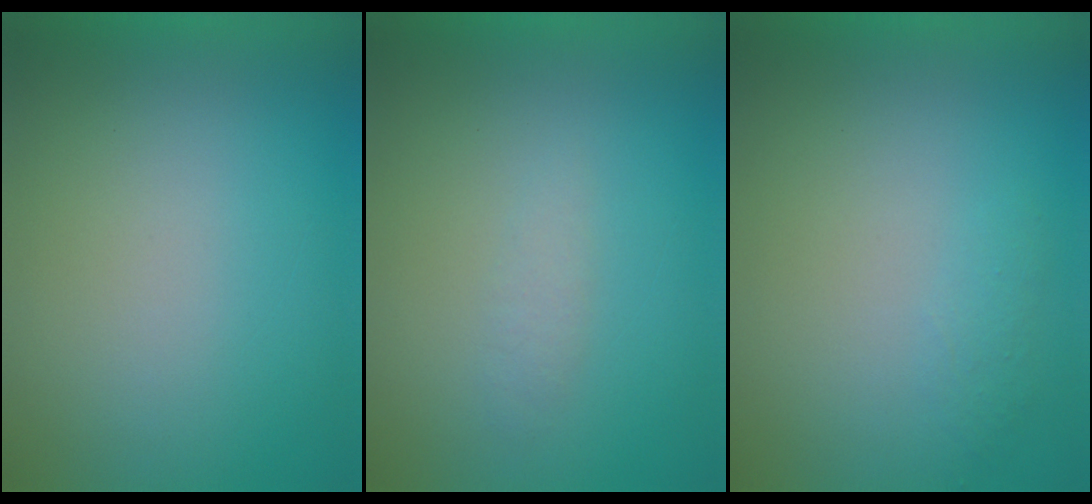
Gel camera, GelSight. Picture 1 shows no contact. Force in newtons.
{"total": 1.3}
{"total": 2.1}